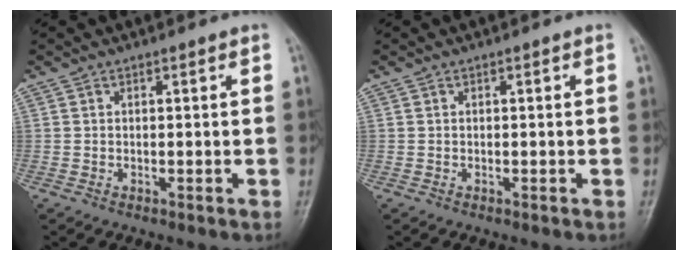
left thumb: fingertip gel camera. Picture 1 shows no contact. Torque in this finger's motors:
{"motor_torque": [0.00, 0.00, 0.00, -0.03, 0.00]}